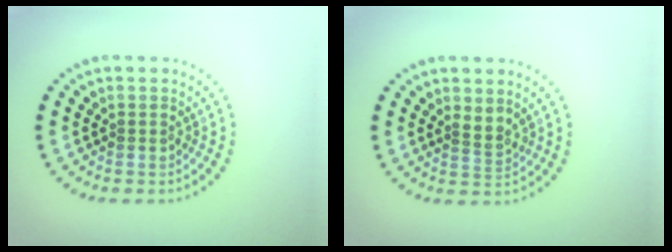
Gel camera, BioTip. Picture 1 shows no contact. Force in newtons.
{"total": 1.7, "press": 1.2, "slide": 1.2}